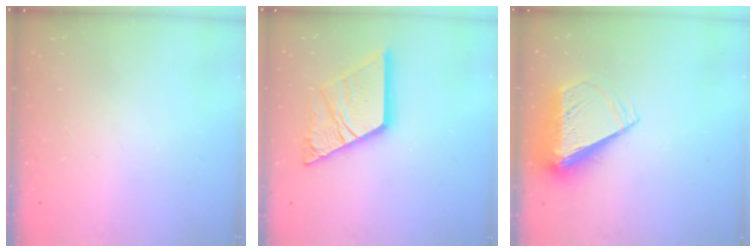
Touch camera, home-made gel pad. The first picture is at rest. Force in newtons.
{"total": 18.8, "press": 18.7, "slide": 2.0}
{"total": 9.1, "press": 9.0, "slide": 1.3}